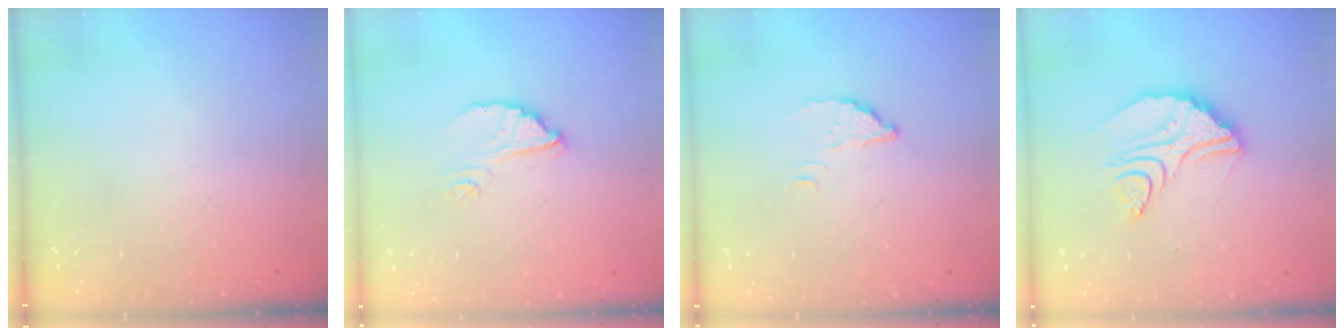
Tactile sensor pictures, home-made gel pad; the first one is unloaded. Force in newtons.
{"total": 5.1, "press": 5.1, "slide": 0.4}
{"total": 3.2, "press": 3.2, "slide": 0.1}
{"total": 13.5, "press": 13.4, "slide": 0.9}